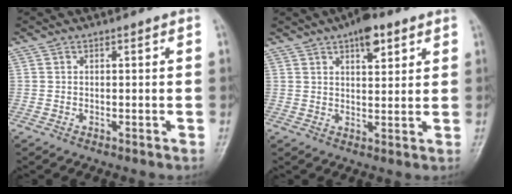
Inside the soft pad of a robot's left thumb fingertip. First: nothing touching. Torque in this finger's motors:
{"motor_torque": [1.73, 0.80, 1.26, -0.64, 0.24]}